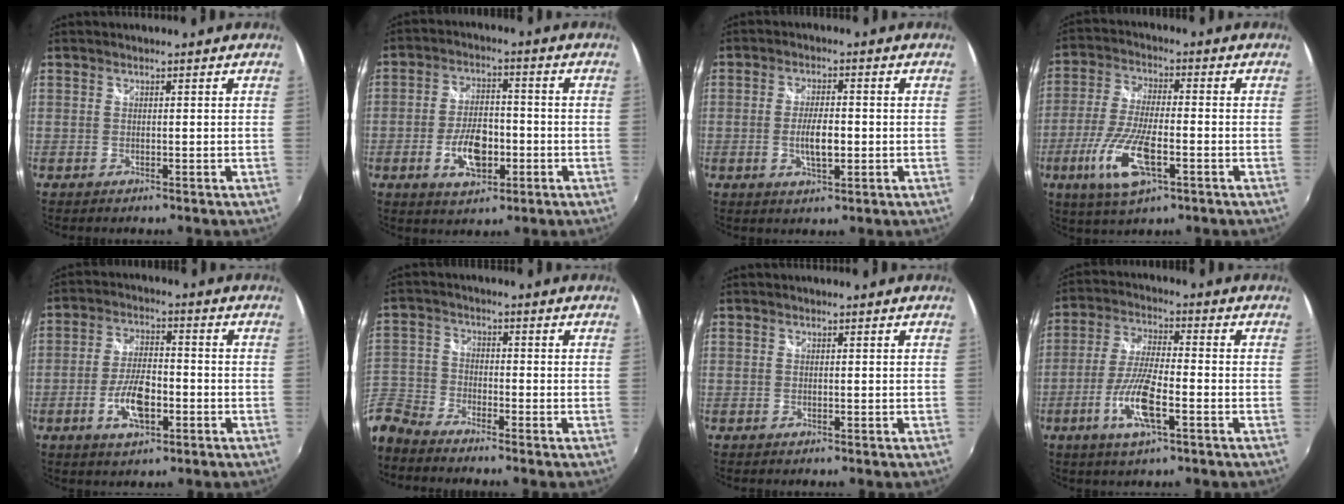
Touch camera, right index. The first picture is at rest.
{"total": 9.3, "force": [-3.0, 5.0, 7.3], "torque": [-0.142, 0.005, -0.044]}
{"total": 5.6, "force": [-1.0, 1.9, 5.2], "torque": [-0.100, -0.003, -0.017]}
{"total": 12.6, "force": [-4.9, 3.9, 10.9], "torque": [-0.235, -0.016, -0.094]}
{"total": 8.7, "force": [-3.1, 3.9, 7.1], "torque": [-0.144, -0.001, -0.054]}
{"total": 8.7, "force": [-7.1, 4.5, 2.5], "torque": [-0.075, 0.003, -0.162]}
{"total": 0.0}
{"total": 10.3, "force": [-4.1, 2.3, 9.2], "torque": [-0.190, -0.007, -0.080]}